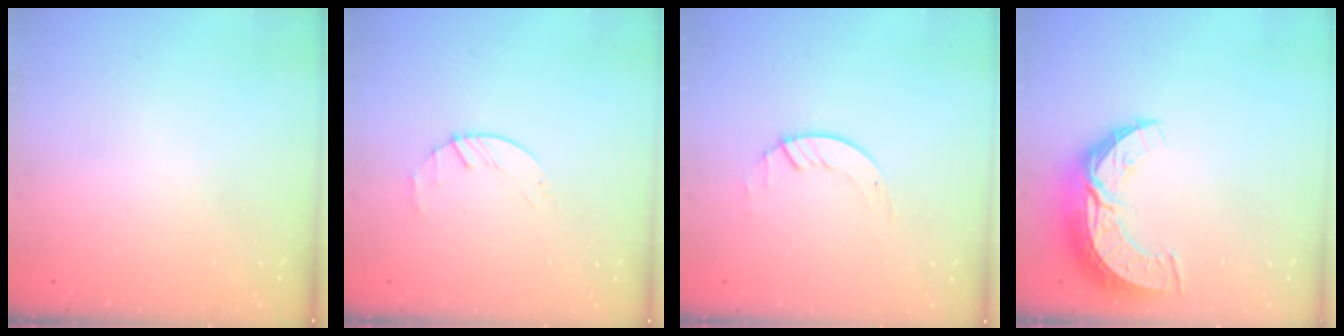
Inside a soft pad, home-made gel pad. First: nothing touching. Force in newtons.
{"total": 2.2, "press": 2.2, "slide": 0.3}
{"total": 1.2, "press": 1.1, "slide": 0.2}
{"total": 9.7, "press": 9.7, "slide": 0.7}